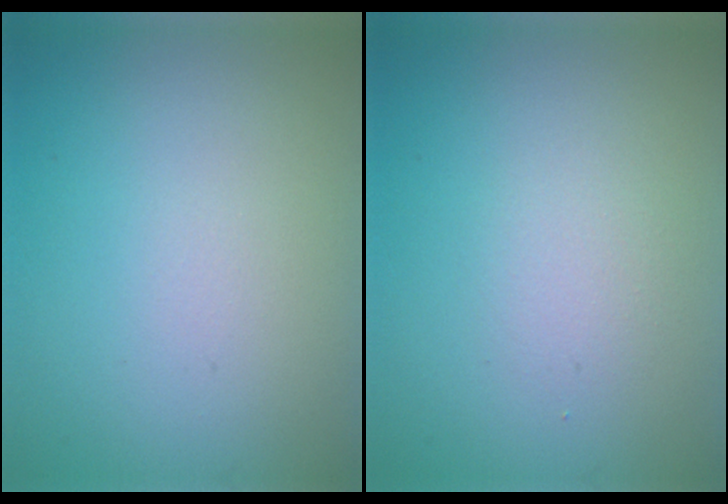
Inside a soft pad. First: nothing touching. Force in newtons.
{"total": 1.4, "press": 1.4, "slide": 0.1}